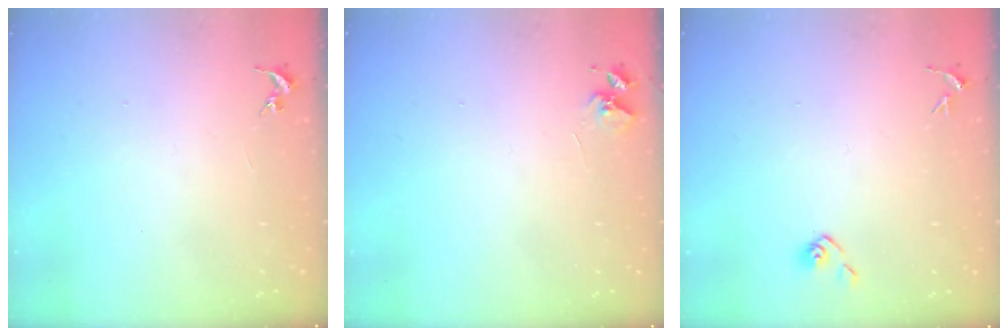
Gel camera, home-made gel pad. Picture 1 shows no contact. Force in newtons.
{"total": 3.9, "press": 3.9, "slide": 0.3}
{"total": 4.3, "press": 4.2, "slide": 0.5}